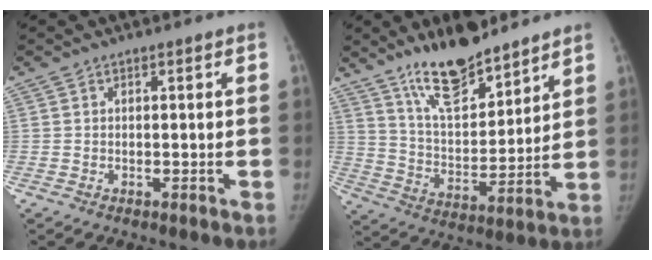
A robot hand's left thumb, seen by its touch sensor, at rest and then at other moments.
{"total": 15.1, "force": [11.7, 4.8, 8.3], "torque": [-0.107, -0.076, 0.211]}